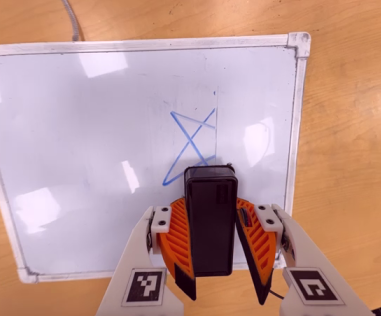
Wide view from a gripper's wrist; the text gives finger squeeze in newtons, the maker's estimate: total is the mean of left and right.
{"total": 6.9, "left": 7.3, "right": 6.4}